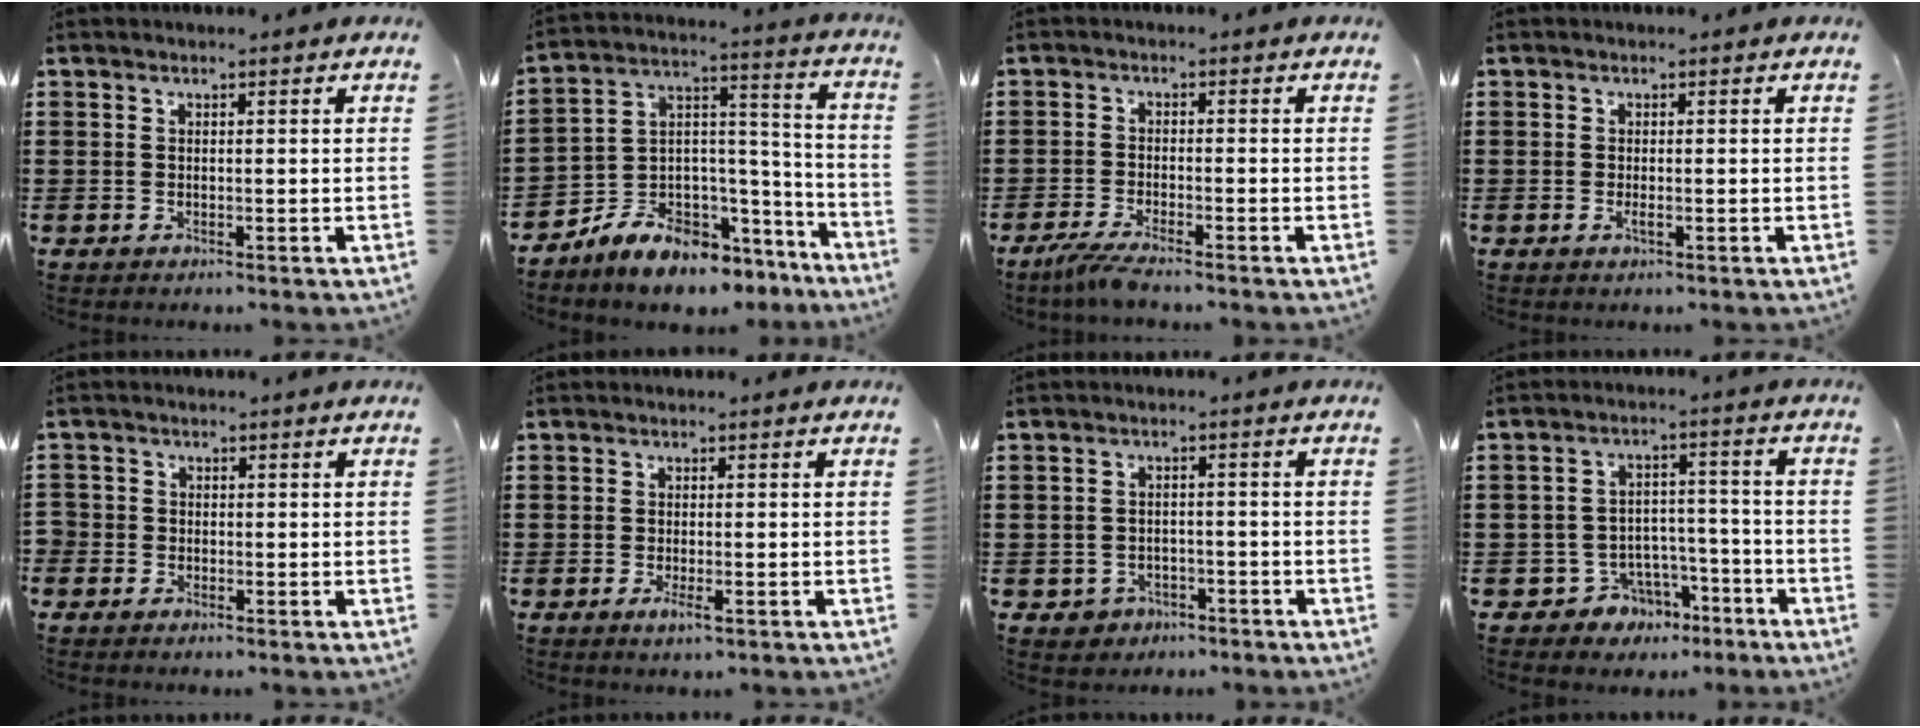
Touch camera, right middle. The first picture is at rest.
{"total": 7.9, "force": [-6.8, 3.5, 1.7], "torque": [-0.049, 0.010, -0.133]}
{"total": 3.0, "force": [-2.5, -0.1, 1.7], "torque": [-0.045, -0.012, -0.049]}
{"total": 0.9, "force": [-0.3, 0.2, 0.8], "torque": [-0.016, -0.004, -0.004]}
{"total": 1.4, "force": [-0.5, 1.3, 0.1], "torque": [-0.006, 0.003, -0.013]}
{"total": 1.7, "force": [-0.6, 0.4, 1.6], "torque": [-0.027, -0.003, -0.009]}
{"total": 2.3, "force": [-1.9, 1.3, 0.0], "torque": [-0.010, 0.002, -0.043]}
{"total": 4.9, "force": [-3.6, 3.2, 0.7], "torque": [-0.031, 0.016, -0.071]}